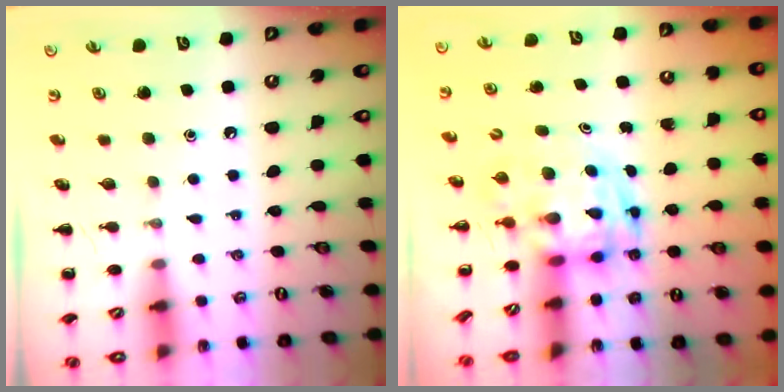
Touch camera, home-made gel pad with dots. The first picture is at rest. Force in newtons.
{"total": 3.5, "press": 3.4, "slide": 0.7}